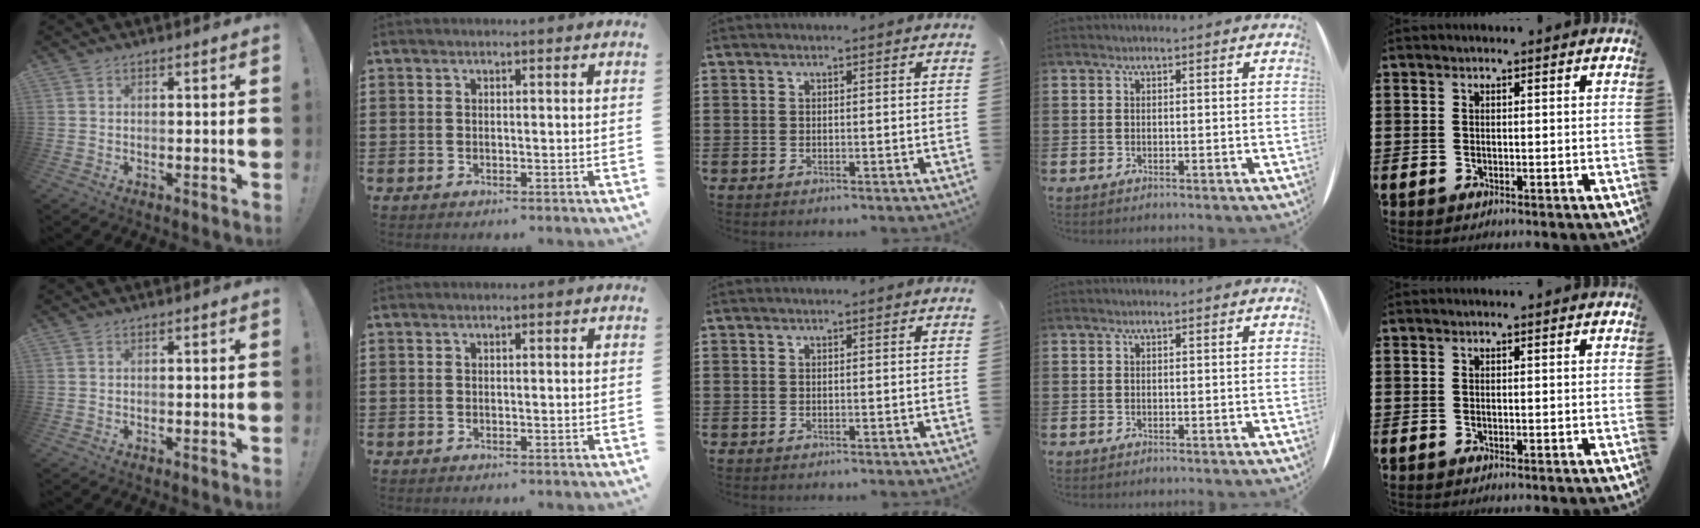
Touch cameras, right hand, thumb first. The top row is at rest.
{}